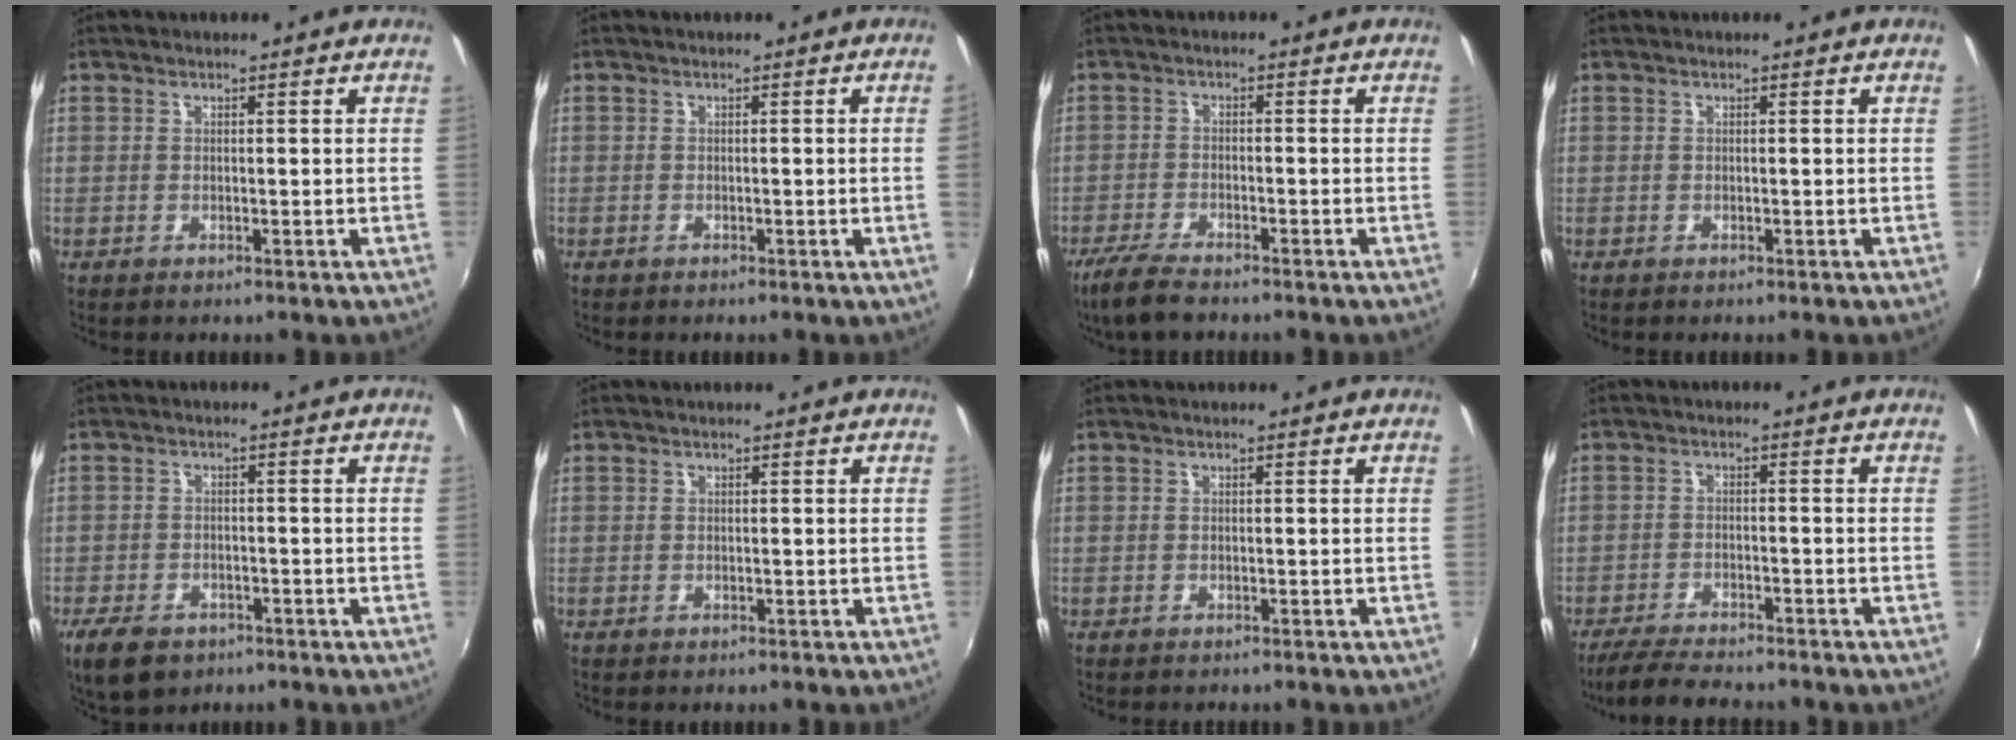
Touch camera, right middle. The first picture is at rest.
{"total": 0.9, "force": [-0.1, -0.5, 0.7], "torque": [-0.004, -0.005, -0.003]}
{"total": 6.2, "force": [-5.0, 1.2, 3.4], "torque": [-0.098, -0.018, -0.097]}
{"total": 0.0}
{"total": 7.9, "force": [-5.2, 4.5, 3.9], "torque": [-0.099, -0.015, -0.088]}
{"total": 0.0}
{"total": 1.0, "force": [-0.9, 0.3, 0.2], "torque": [-0.007, -0.004, -0.014]}
{"total": 8.9, "force": [-7.9, 1.4, 3.8], "torque": [-0.099, -0.022, -0.133]}